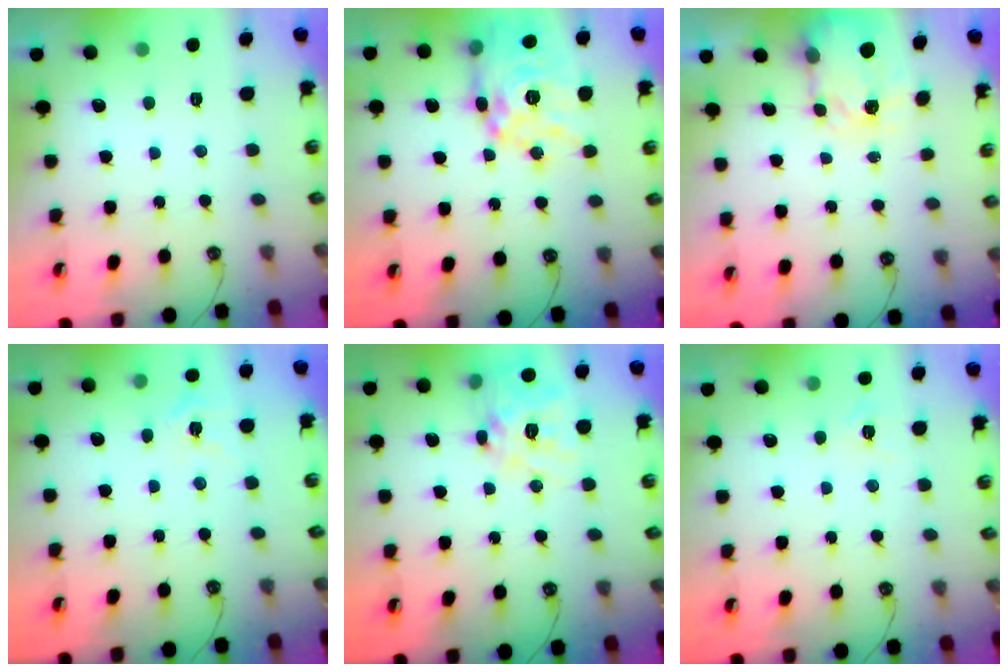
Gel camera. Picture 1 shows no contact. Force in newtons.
{"total": 18.6, "press": 18.5, "slide": 1.8}
{"total": 3.7, "press": 3.6, "slide": 0.5}
{"total": 6.4, "press": 6.3, "slide": 0.6}
{"total": 15.5, "press": 15.3, "slide": 2.4}
{"total": 3.7, "press": 3.7, "slide": 0.3}